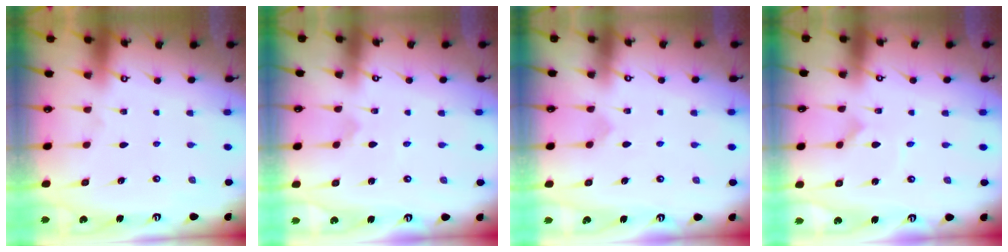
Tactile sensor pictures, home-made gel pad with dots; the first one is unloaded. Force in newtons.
{"total": 0.7, "press": 0.7, "slide": 0.1}
{"total": 2.8, "press": 2.8, "slide": 0.3}
{"total": 0.0}